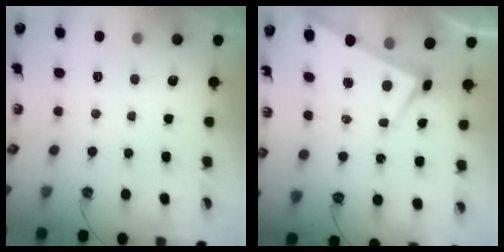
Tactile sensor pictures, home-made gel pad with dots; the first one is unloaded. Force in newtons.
{"total": 2.5, "press": 2.3, "slide": 0.9}